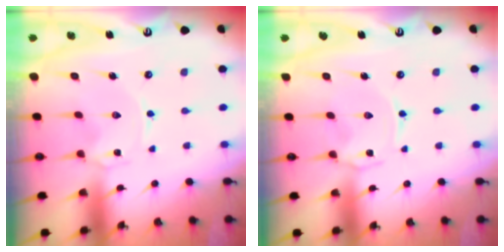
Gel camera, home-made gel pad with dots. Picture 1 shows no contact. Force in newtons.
{"total": 1.0, "press": 0.9, "slide": 0.4}